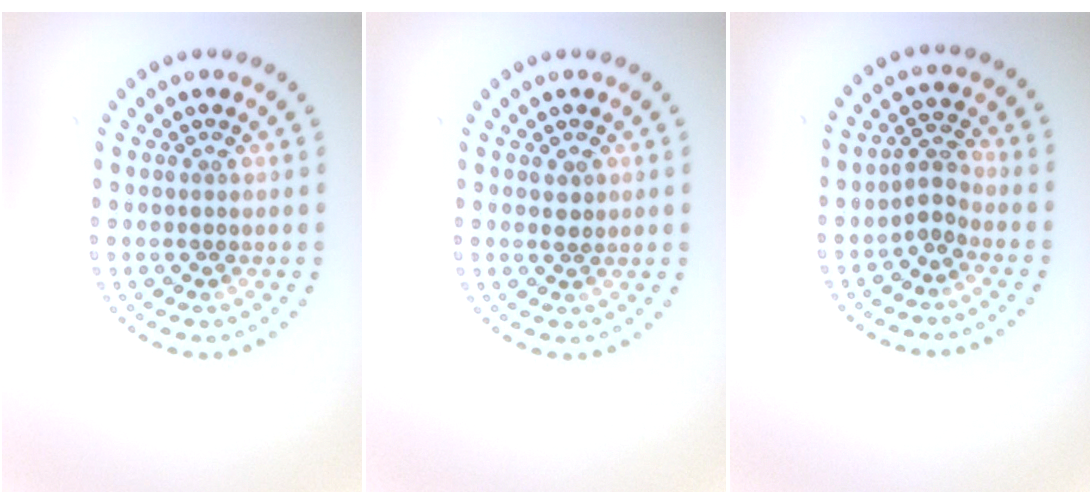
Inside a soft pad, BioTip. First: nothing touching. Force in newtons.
{"total": 1.0, "press": 1.0, "slide": 0.3}
{"total": 2.0, "press": 1.6, "slide": 1.3}